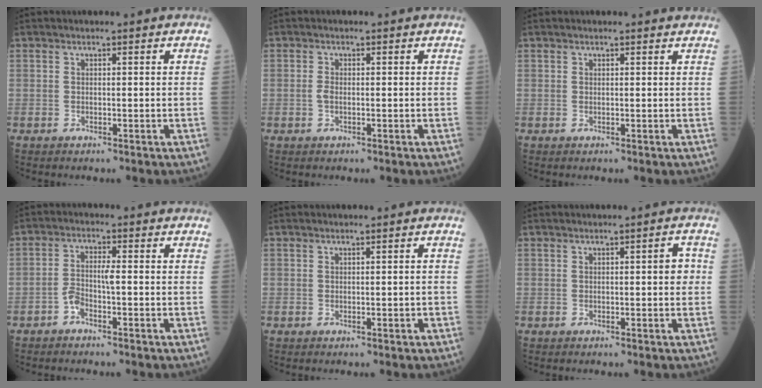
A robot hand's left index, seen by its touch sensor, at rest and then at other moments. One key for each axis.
{"total": 1.1, "fx": -0.3, "fy": 0.4, "fz": 0.9, "tx": -0.022, "ty": 0.000, "tz": -0.007}
{"total": 0.7, "fx": 0.7, "fy": 0.1, "fz": 0.0, "tx": -0.005, "ty": -0.006, "tz": -0.001}
{"total": 3.0, "fx": -1.4, "fy": 0.7, "fz": 2.5, "tx": -0.052, "ty": 0.011, "tz": -0.026}
{"total": 0.8, "fx": -0.3, "fy": 0.1, "fz": 0.7, "tx": -0.013, "ty": -0.002, "tz": 0.001}
{"total": 1.9, "fx": 0.0, "fy": 0.6, "fz": 1.8, "tx": -0.016, "ty": 0.005, "tz": -0.002}